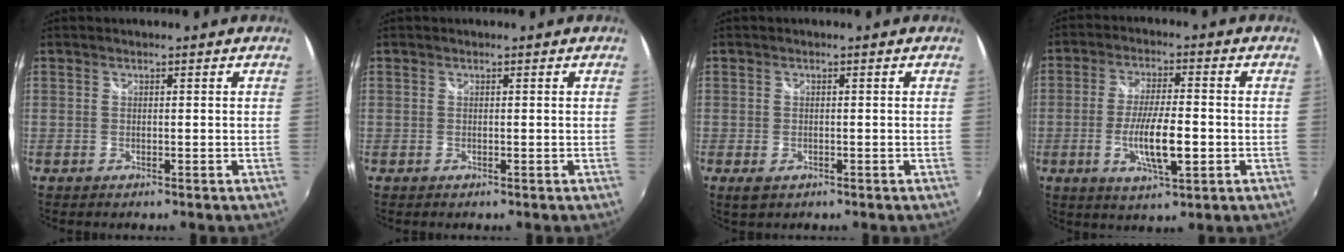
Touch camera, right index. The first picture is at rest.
{"total": 0.0}
{"total": 2.3, "force": [-1.3, 1.4, 1.4], "torque": [-0.026, -0.009, -0.020]}
{"total": 9.7, "force": [-2.5, 2.2, 9.1], "torque": [-0.172, -0.012, -0.042]}